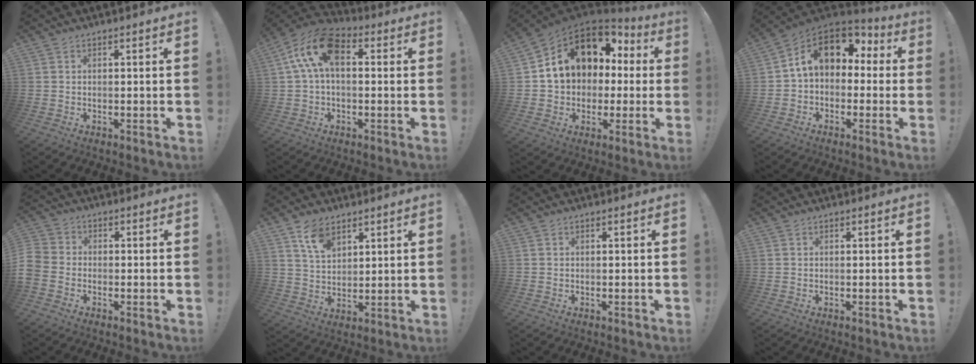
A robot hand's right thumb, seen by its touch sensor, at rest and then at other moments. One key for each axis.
{"total": 13.6, "fx": 3.3, "fy": 7.7, "fz": 10.7, "tx": -0.208, "ty": 0.002, "tz": 0.064}
{"total": 14.8, "fx": 5.0, "fy": 11.4, "fz": 8.1, "tx": -0.121, "ty": -0.015, "tz": 0.102}
{"total": 12.6, "fx": 3.9, "fy": 8.3, "fz": 8.5, "tx": -0.139, "ty": -0.002, "tz": 0.072}
{"total": 5.2, "fx": -2.7, "fy": 3.9, "fz": 2.1, "tx": -0.058, "ty": 0.014, "tz": -0.052}
{"total": 8.9, "fx": 5.9, "fy": 5.2, "fz": 4.2, "tx": -0.071, "ty": -0.026, "tz": 0.111}
{"total": 0.0}
{"total": 0.0}